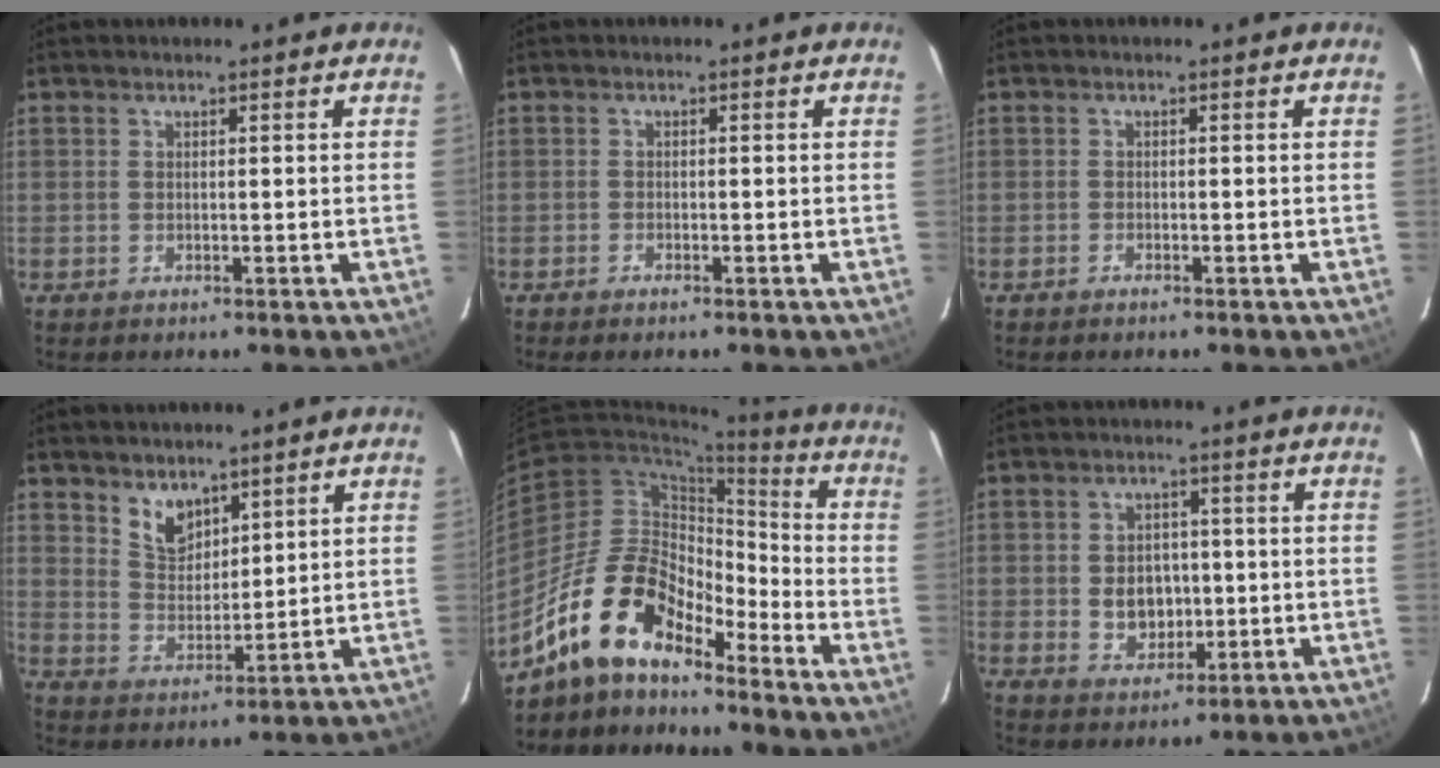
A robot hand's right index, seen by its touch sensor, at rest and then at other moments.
{"total": 1.0, "force": [-0.9, 0.1, 0.5], "torque": [-0.018, 0.000, -0.021]}
{"total": 0.7, "force": [-0.7, 0.1, 0.3], "torque": [-0.011, 0.000, -0.017]}
{"total": 6.3, "force": [4.6, 3.5, 2.4], "torque": [-0.035, 0.004, 0.093]}
{"total": 15.8, "force": [-12.5, 5.5, 7.9], "torque": [-0.146, 0.005, -0.237]}
{"total": 6.5, "force": [-0.5, 5.3, 3.7], "torque": [-0.076, 0.007, 0.003]}